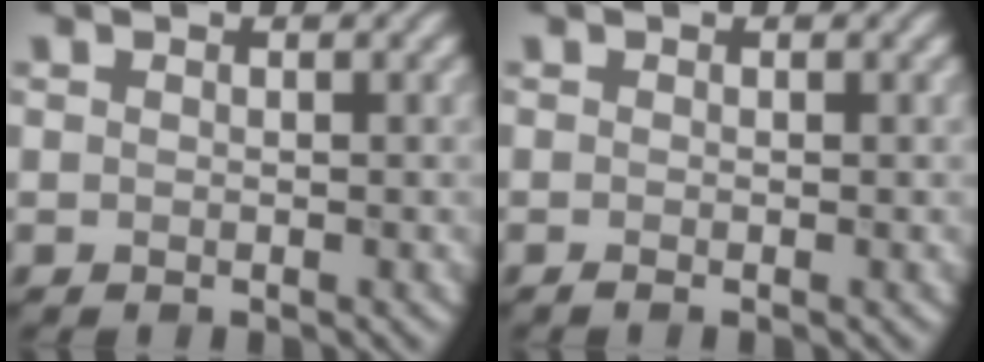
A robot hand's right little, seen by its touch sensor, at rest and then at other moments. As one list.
[{"total": 0.8, "force": [-0.3, 0.2, 0.7], "torque": [-0.011, -0.006, -0.007]}]